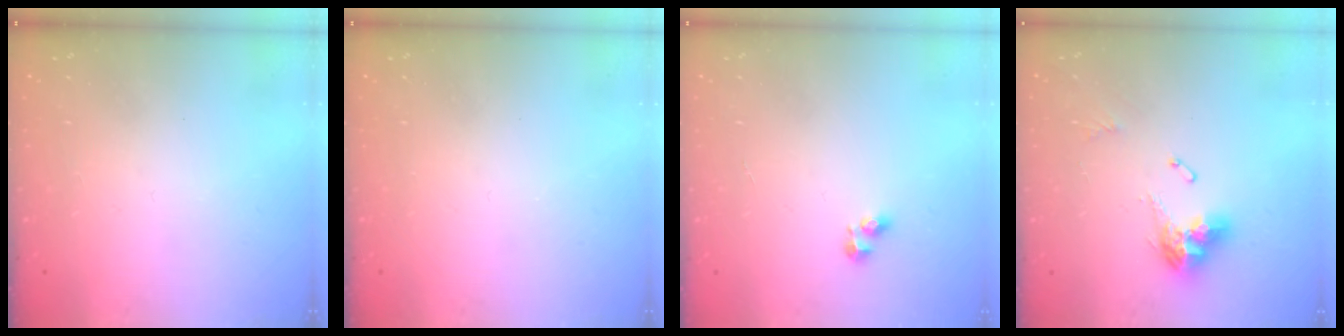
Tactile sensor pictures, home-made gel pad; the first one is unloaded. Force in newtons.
{"total": 0.0}
{"total": 2.6, "press": 2.6, "slide": 0.2}
{"total": 11.0, "press": 10.9, "slide": 1.3}